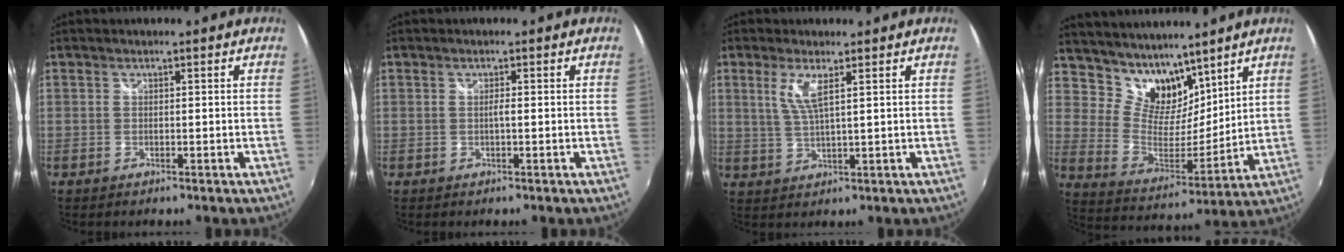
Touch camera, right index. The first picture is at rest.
{"total": 0.9, "force": [-0.1, -0.1, 0.9], "torque": [-0.016, 0.000, -0.003]}
{"total": 4.9, "force": [2.0, 0.6, 4.4], "torque": [-0.092, -0.005, 0.043]}
{"total": 12.5, "force": [9.8, 6.5, 4.4], "torque": [-0.084, -0.004, 0.188]}